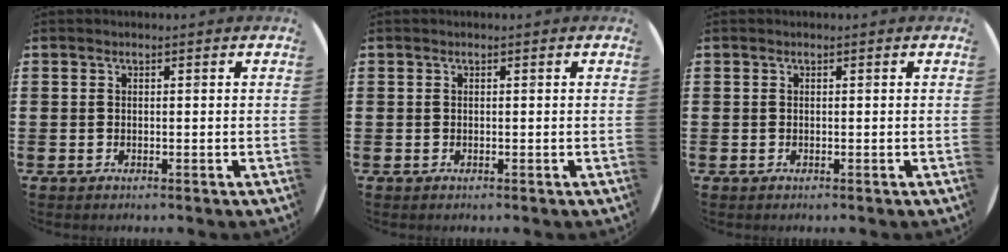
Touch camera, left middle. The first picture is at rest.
{"total": 0.0}
{"total": 0.0}